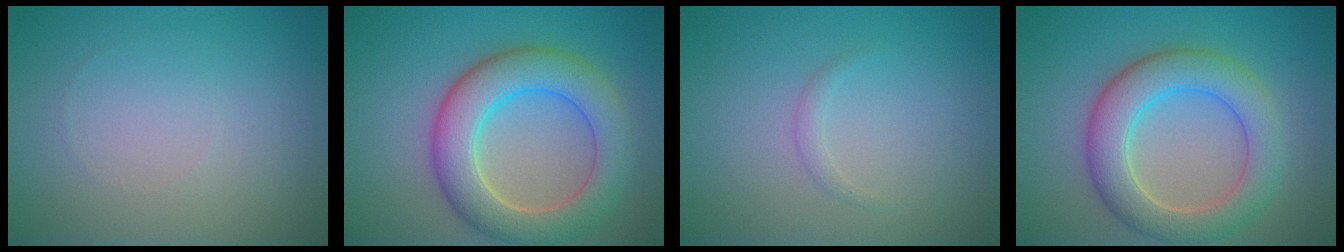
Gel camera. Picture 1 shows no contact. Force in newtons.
{"total": 7.6, "press": 7.6, "slide": 0.4}
{"total": 0.8, "press": 0.8, "slide": 0.1}
{"total": 6.5, "press": 6.5, "slide": 0.3}